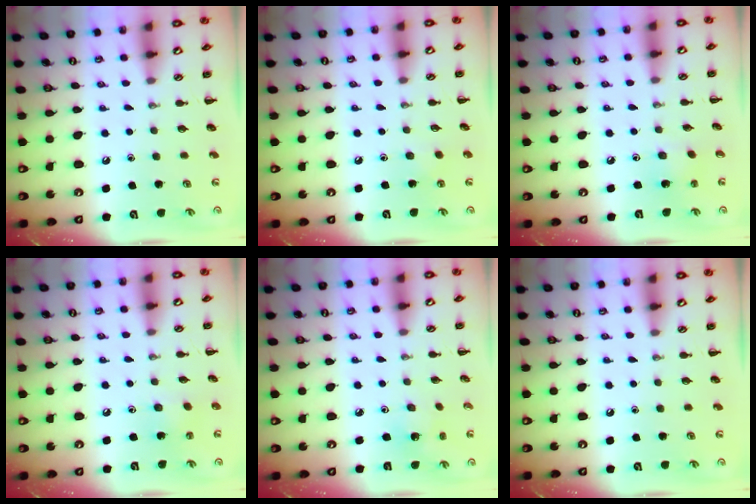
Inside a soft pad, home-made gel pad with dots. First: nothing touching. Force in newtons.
{"total": 2.6, "press": 2.5, "slide": 0.8}
{"total": 1.6, "press": 1.5, "slide": 0.6}
{"total": 2.3, "press": 2.1, "slide": 0.9}
{"total": 1.9, "press": 1.8, "slide": 0.6}
{"total": 0.0}